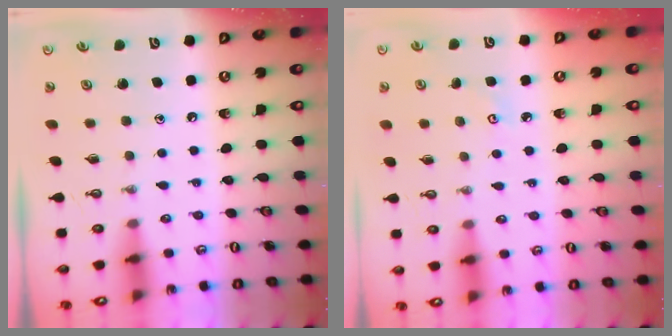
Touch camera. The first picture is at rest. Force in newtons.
{"total": 2.8, "press": 2.8, "slide": 0.3}